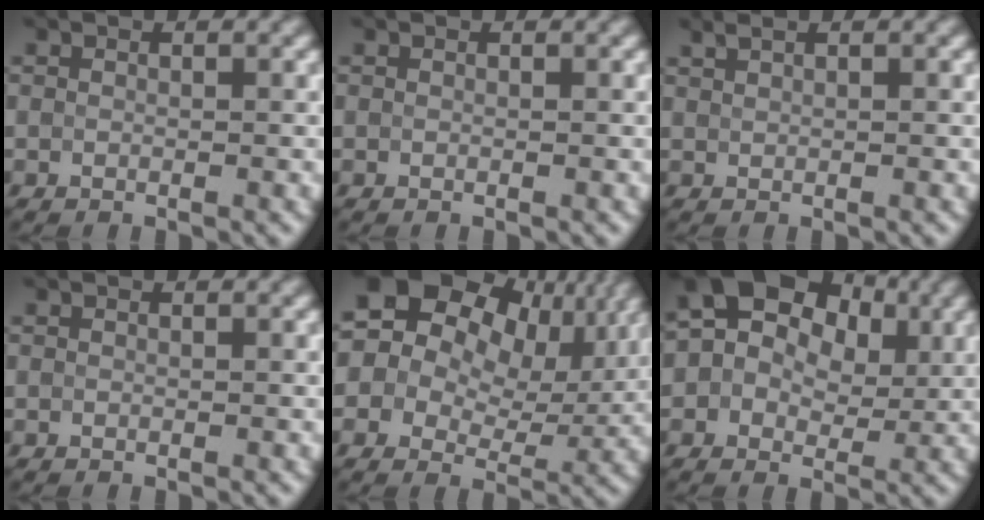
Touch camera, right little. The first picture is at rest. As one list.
[{"total": 0.0}, {"total": 1.0, "force": [0.9, 0.2, 0.5], "torque": [-0.012, 0.000, 0.020]}, {"total": 0.0}, {"total": 17.6, "force": [7.2, 13.0, 9.3], "torque": [-0.206, 0.049, 0.102]}, {"total": 10.0, "force": [3.1, 7.0, 6.4], "torque": [-0.108, 0.035, 0.027]}]